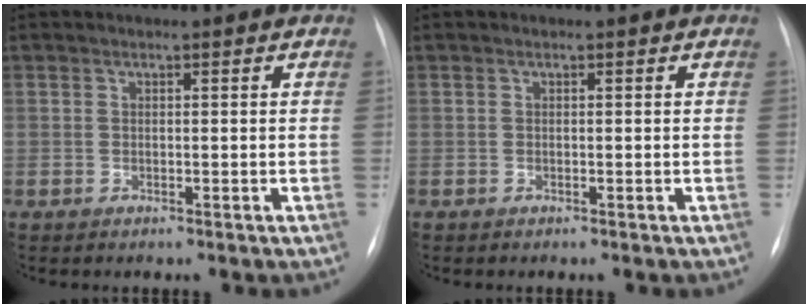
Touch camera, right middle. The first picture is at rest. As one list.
[{"total": 0.0}]